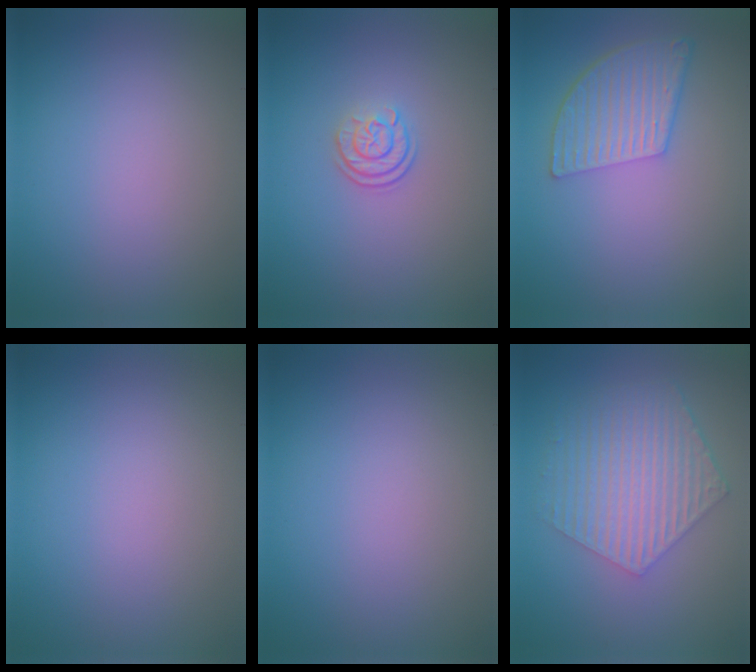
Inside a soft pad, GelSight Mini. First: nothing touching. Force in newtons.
{"total": 2.4, "press": 1.8, "slide": 1.5}
{"total": 5.3, "press": 4.0, "slide": 3.5}
{"total": 0.0}
{"total": 0.0}
{"total": 5.9, "press": 4.3, "slide": 4.0}